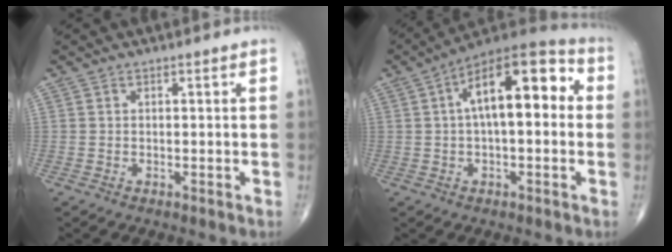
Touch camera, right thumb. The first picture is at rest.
{"total": 16.4, "force": [2.7, 7.1, 14.5], "torque": [-0.206, 0.043, 0.032]}